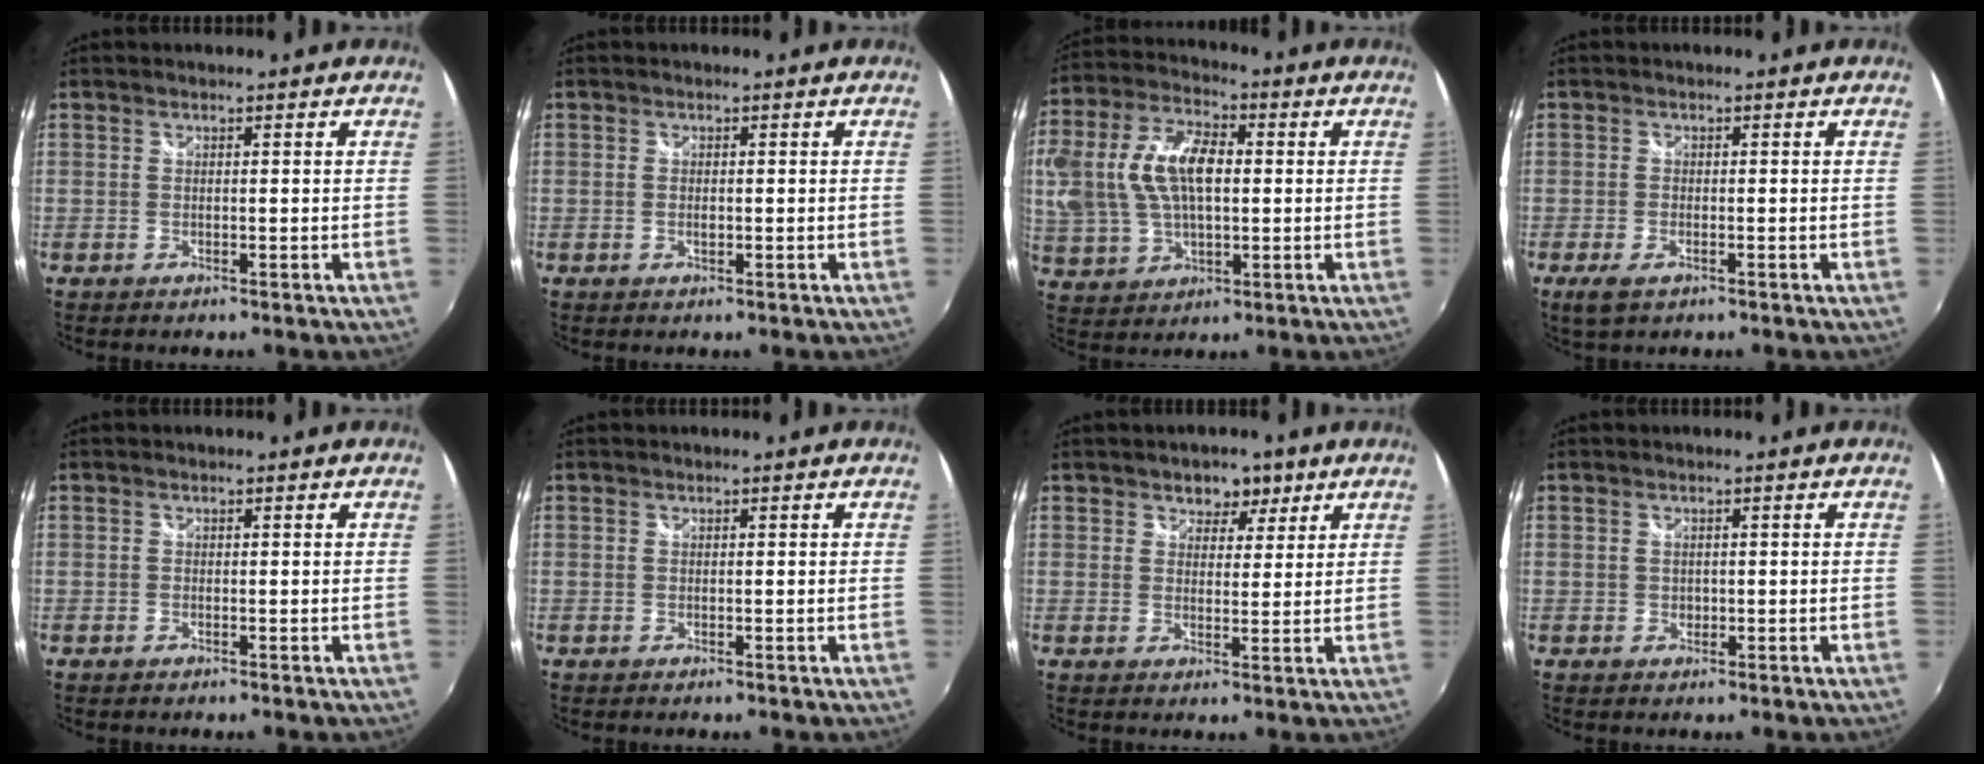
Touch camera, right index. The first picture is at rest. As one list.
[{"total": 1.2, "force": [-0.2, 0.7, 0.9], "torque": [-0.016, -0.001, -0.004]}, {"total": 17.3, "force": [1.9, 9.9, 14.1], "torque": [-0.301, 0.018, 0.040]}, {"total": 3.4, "force": [-1.9, 1.6, 2.4], "torque": [-0.056, -0.007, -0.032]}, {"total": 0.0}, {"total": 0.0}, {"total": 4.4, "force": [2.5, 3.2, 1.5], "torque": [-0.011, 0.001, 0.035]}, {"total": 1.2, "force": [0.1, 1.1, 0.4], "torque": [-0.004, 0.000, 0.001]}]